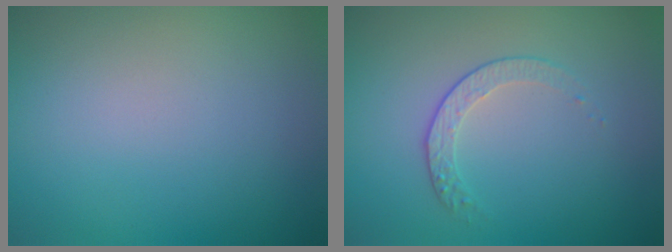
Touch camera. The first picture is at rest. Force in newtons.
{"total": 1.6, "press": 1.0, "slide": 1.3}